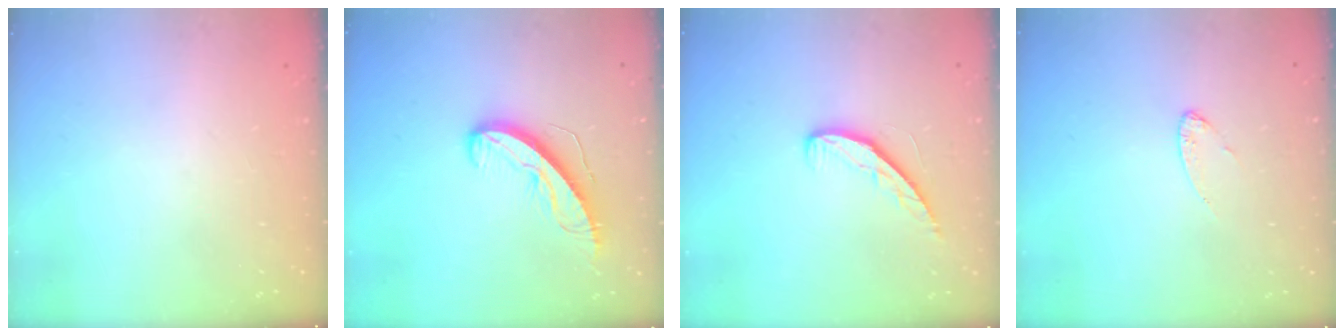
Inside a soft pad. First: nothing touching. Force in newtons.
{"total": 9.2, "press": 9.2, "slide": 0.5}
{"total": 7.0, "press": 7.0, "slide": 0.7}
{"total": 5.7, "press": 5.7, "slide": 0.4}